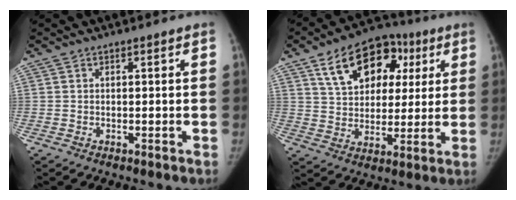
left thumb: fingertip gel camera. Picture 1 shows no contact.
{"total": 17.1, "force": [7.4, 11.4, 10.4], "torque": [-0.121, 0.004, 0.122]}